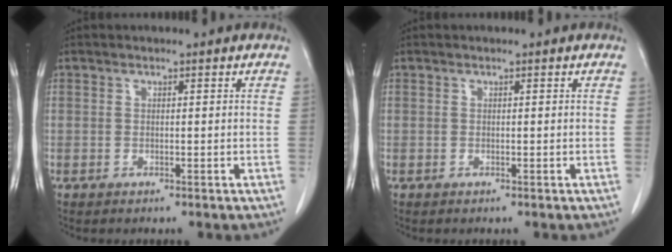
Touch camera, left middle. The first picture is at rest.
{"total": 0.0}